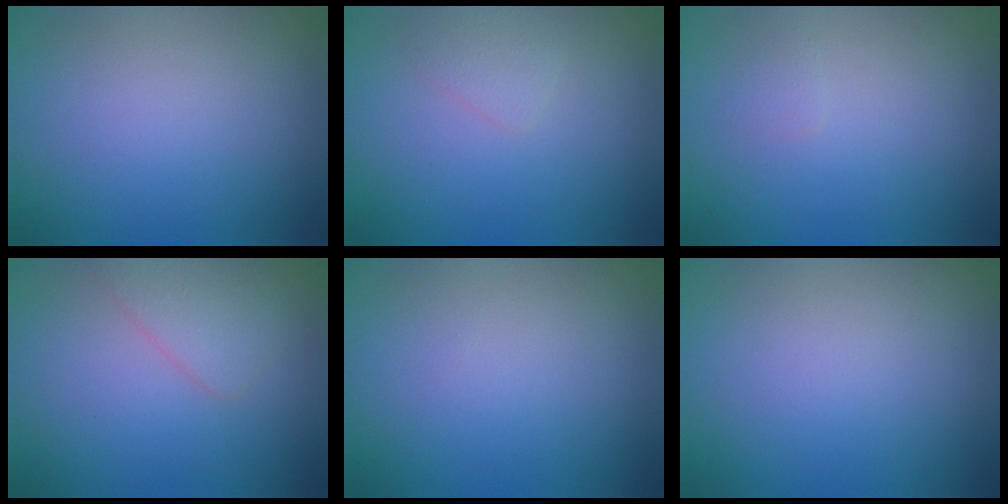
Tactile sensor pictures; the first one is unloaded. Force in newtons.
{"total": 1.1, "press": 1.1, "slide": 0.1}
{"total": 0.5, "press": 0.5, "slide": 0.1}
{"total": 2.1, "press": 2.1, "slide": 0.1}
{"total": 0.0}
{"total": 0.0}